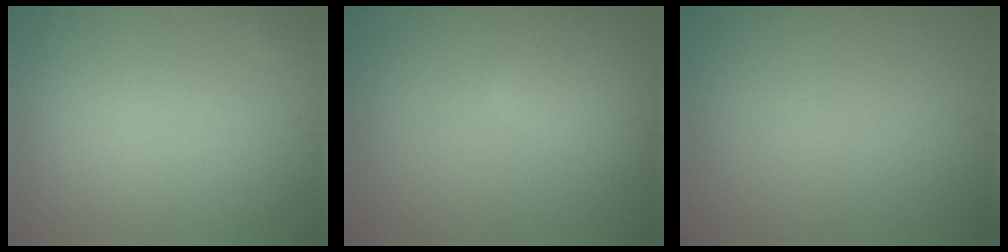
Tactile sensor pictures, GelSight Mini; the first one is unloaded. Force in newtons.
{"total": 4.0, "press": 4.0, "slide": 0.2}
{"total": 0.0}